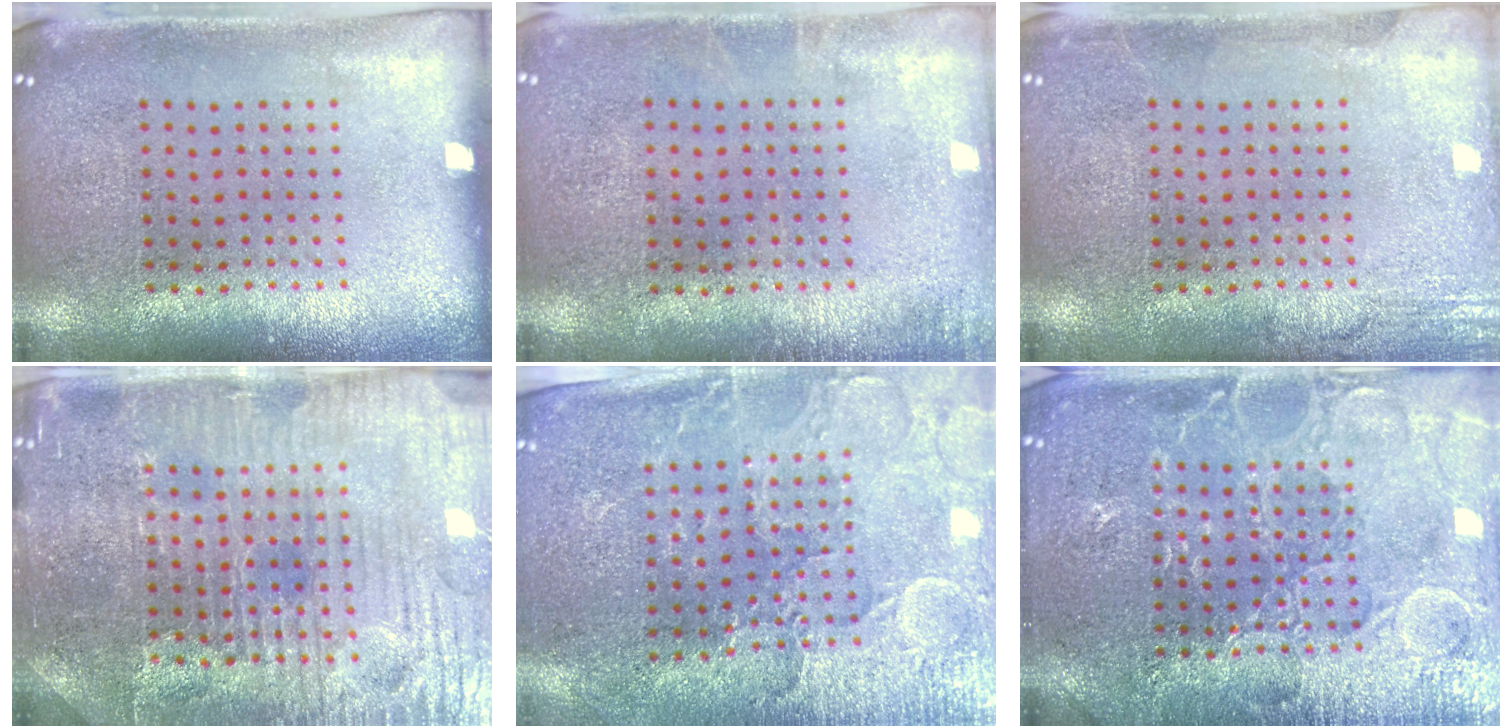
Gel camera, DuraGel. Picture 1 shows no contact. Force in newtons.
{"total": 0.8, "press": 0.8, "slide": 0.1}
{"total": 2.6, "press": 2.6, "slide": 0.3}
{"total": 4.8, "press": 4.7, "slide": 1.2}
{"total": 3.4, "press": 3.3, "slide": 1.0}
{"total": 5.9, "press": 5.9, "slide": 0.7}